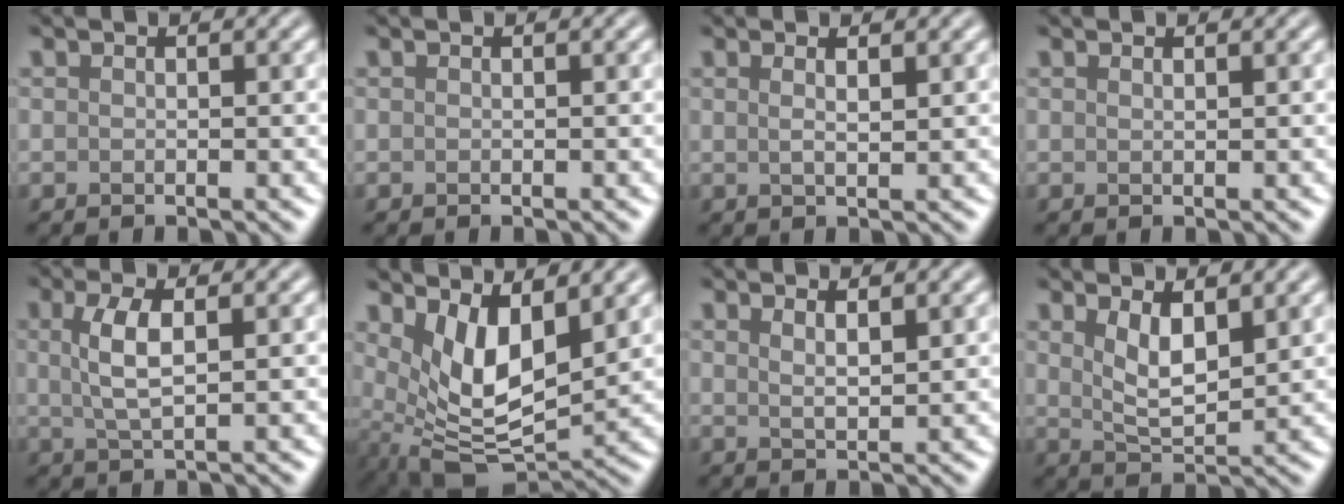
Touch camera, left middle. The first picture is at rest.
{"total": 0.0}
{"total": 1.8, "force": [1.0, 0.5, 1.4], "torque": [-0.017, 0.000, 0.007]}
{"total": 0.6, "force": [0.5, 0.1, 0.2], "torque": [0.000, 0.001, 0.009]}
{"total": 3.6, "force": [0.9, 1.2, 3.3], "torque": [-0.072, 0.002, 0.018]}
{"total": 7.7, "force": [2.1, 3.6, 6.4], "torque": [-0.128, -0.017, 0.041]}
{"total": 2.1, "force": [1.4, 0.6, 1.5], "torque": [-0.017, 0.004, 0.018]}
{"total": 3.9, "force": [1.8, 1.3, 3.2], "torque": [-0.069, -0.010, 0.037]}